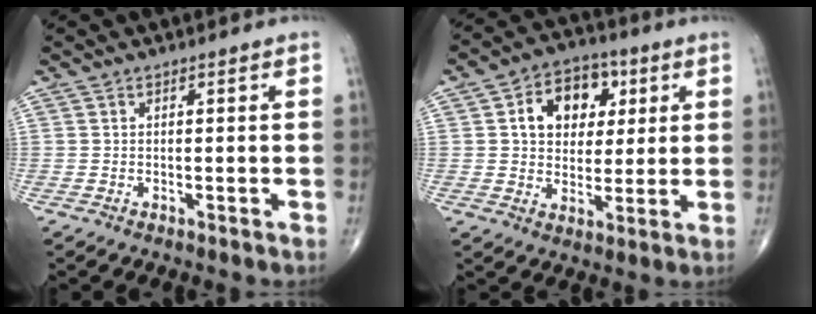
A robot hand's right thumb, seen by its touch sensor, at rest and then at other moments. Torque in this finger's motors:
{"motor_torque": [1.52, 1.38, 0.64, 0.22, 0.05]}